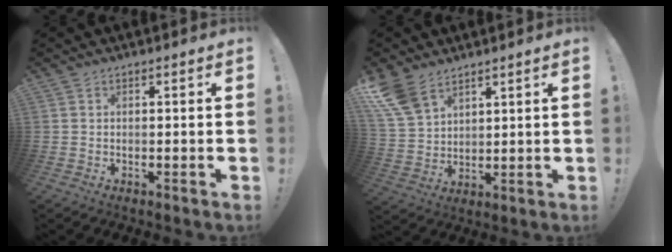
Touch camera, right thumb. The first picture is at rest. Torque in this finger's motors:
{"motor_torque": [0.29, 0.46, 0.89, 0.76, 0.28]}